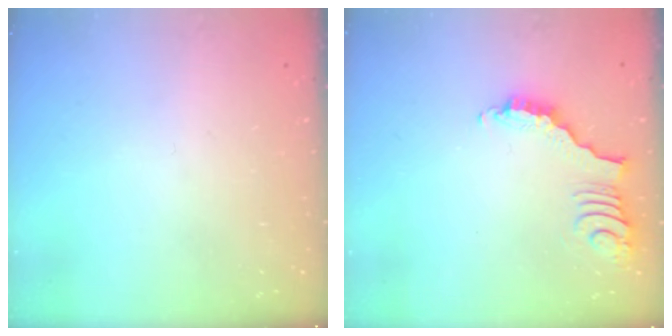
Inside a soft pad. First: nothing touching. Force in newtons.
{"total": 3.0, "press": 2.9, "slide": 0.5}